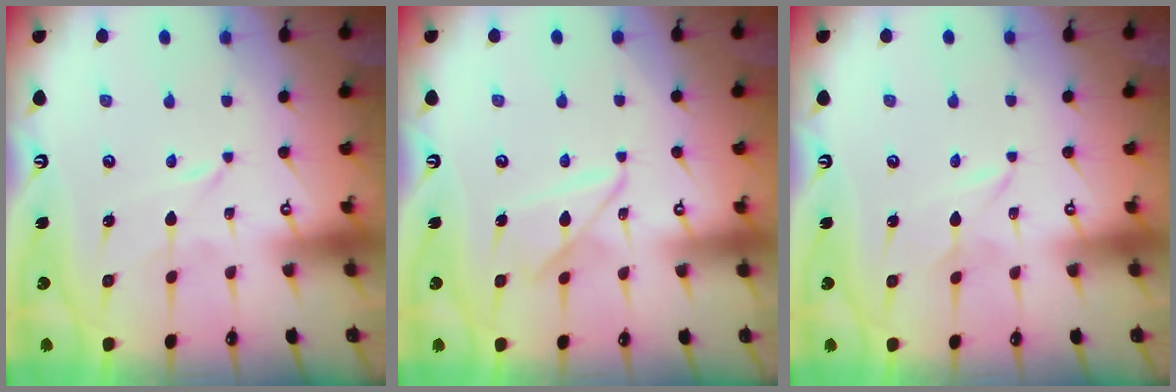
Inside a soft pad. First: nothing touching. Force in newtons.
{"total": 9.1, "press": 9.0, "slide": 0.6}
{"total": 1.7, "press": 1.7, "slide": 0.2}